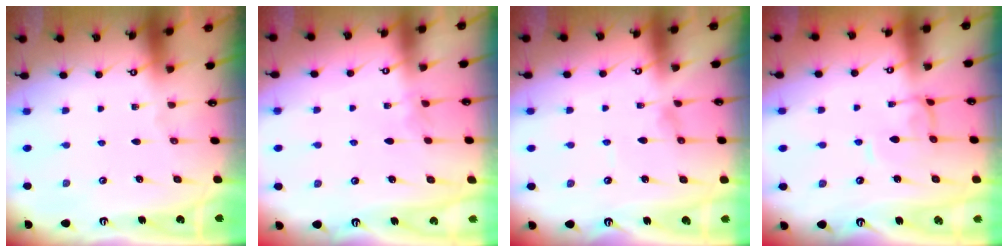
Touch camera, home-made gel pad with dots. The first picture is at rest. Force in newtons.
{"total": 2.7, "press": 2.7, "slide": 0.3}
{"total": 0.9, "press": 0.9, "slide": 0.3}
{"total": 0.0}